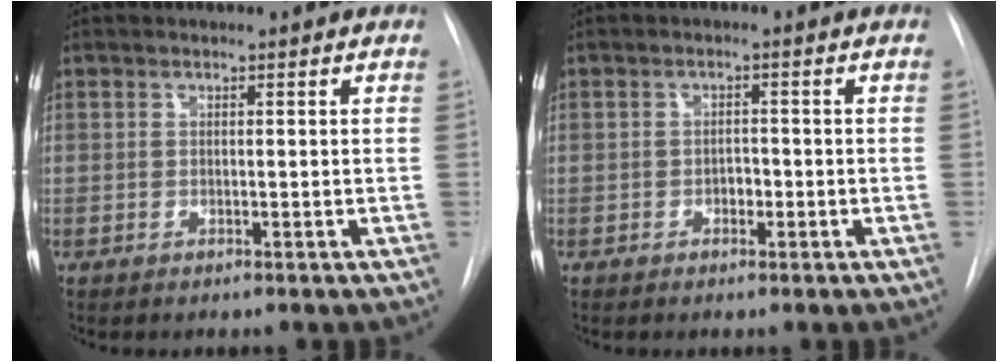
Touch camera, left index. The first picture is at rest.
{"total": 1.5, "force": [-0.6, 1.0, 1.0], "torque": [-0.011, 0.005, -0.010]}